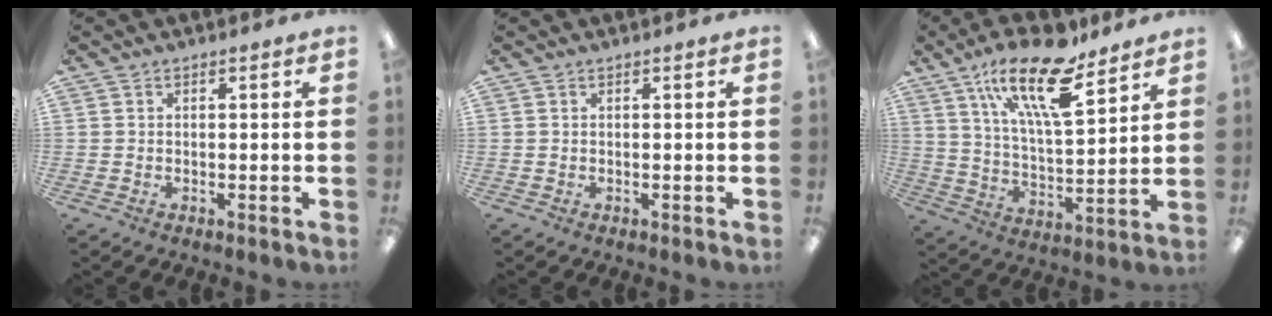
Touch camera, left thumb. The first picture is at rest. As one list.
[{"total": 0.0}, {"total": 20.2, "force": [13.0, 7.2, 13.6], "torque": [-0.226, -0.071, 0.219]}]